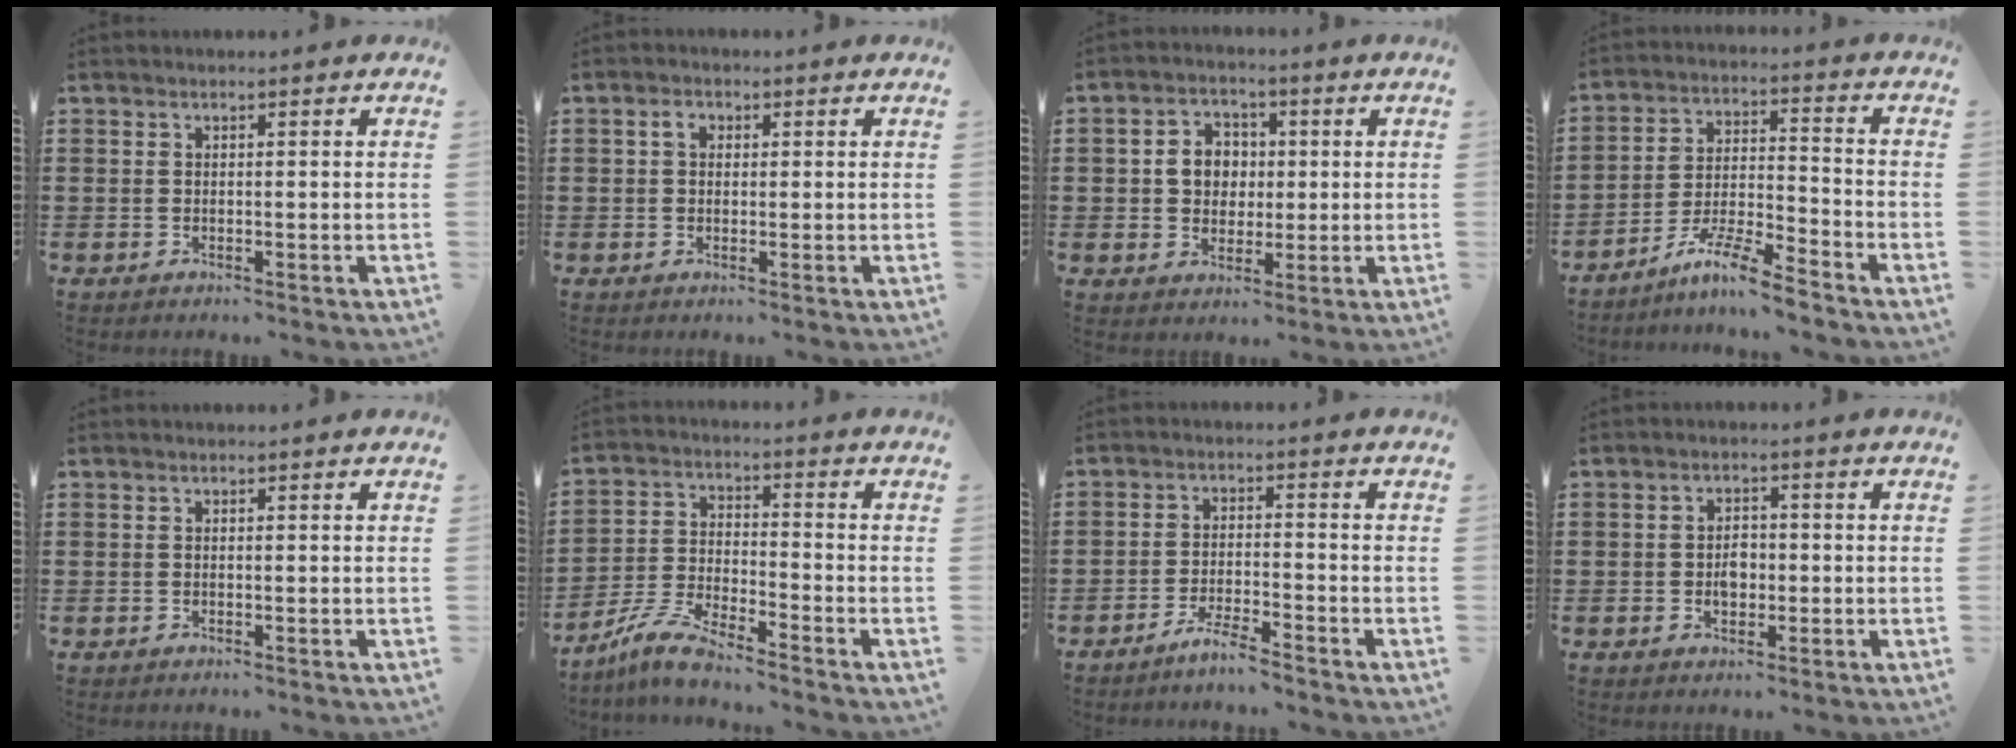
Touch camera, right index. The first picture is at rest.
{"total": 1.8, "force": [0.4, 1.4, 1.2], "torque": [-0.025, 0.011, 0.005]}
{"total": 5.3, "force": [0.3, 4.8, 2.3], "torque": [-0.054, 0.014, -0.001]}
{"total": 8.2, "force": [-7.1, 0.0, 4.1], "torque": [-0.084, -0.001, -0.137]}
{"total": 0.0}
{"total": 6.7, "force": [-6.1, 0.3, 2.8], "torque": [-0.079, -0.011, -0.123]}
{"total": 3.6, "force": [-3.3, -0.3, 1.4], "torque": [-0.031, -0.001, -0.066]}
{"total": 2.9, "force": [-0.4, 2.0, 2.1], "torque": [-0.032, 0.002, -0.011]}